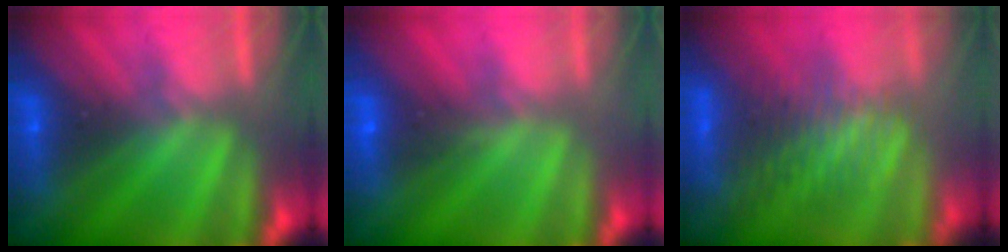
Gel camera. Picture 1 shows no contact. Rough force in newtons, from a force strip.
{"total": 2.9}
{"total": 3.1}